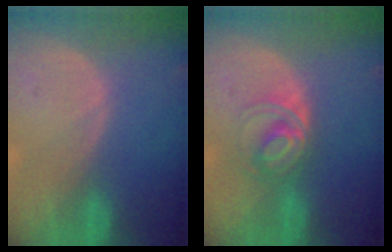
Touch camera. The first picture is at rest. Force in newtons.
{"total": 5.6, "press": 5.3, "slide": 1.7}